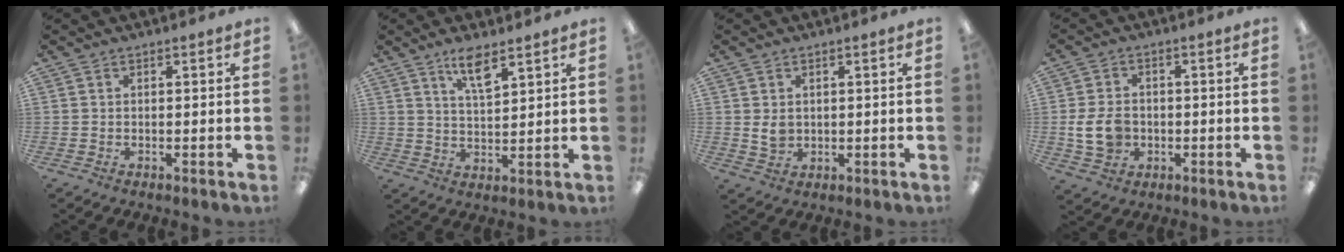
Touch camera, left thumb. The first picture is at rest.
{"total": 6.7, "force": [4.8, 1.6, 4.5], "torque": [-0.085, -0.018, 0.080]}
{"total": 3.8, "force": [0.7, 2.7, 2.7], "torque": [-0.060, -0.003, 0.007]}
{"total": 8.4, "force": [-1.2, 6.2, 5.4], "torque": [-0.125, 0.008, -0.022]}